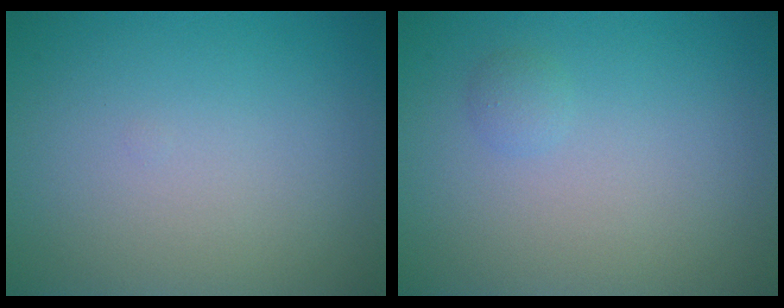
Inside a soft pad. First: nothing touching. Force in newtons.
{"total": 0.7, "press": 0.7, "slide": 0.1}